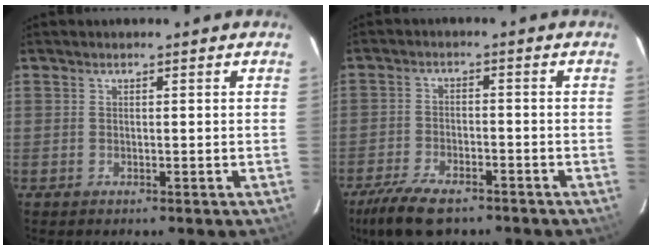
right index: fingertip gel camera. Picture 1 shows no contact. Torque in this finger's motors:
{"motor_torque": [0.82, -0.79, 0.25, 0.03]}